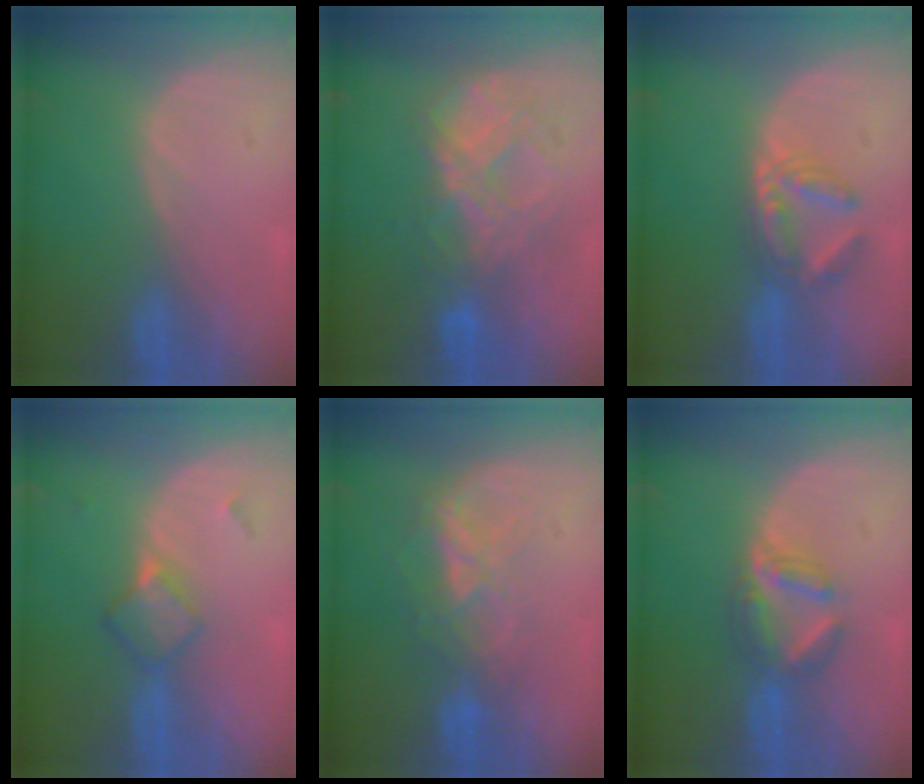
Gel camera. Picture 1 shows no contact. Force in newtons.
{"total": 8.6, "press": 7.5, "slide": 4.1}
{"total": 5.7, "press": 5.1, "slide": 2.6}
{"total": 4.8, "press": 4.2, "slide": 2.4}
{"total": 6.4, "press": 5.9, "slide": 2.5}
{"total": 5.9, "press": 5.4, "slide": 2.3}